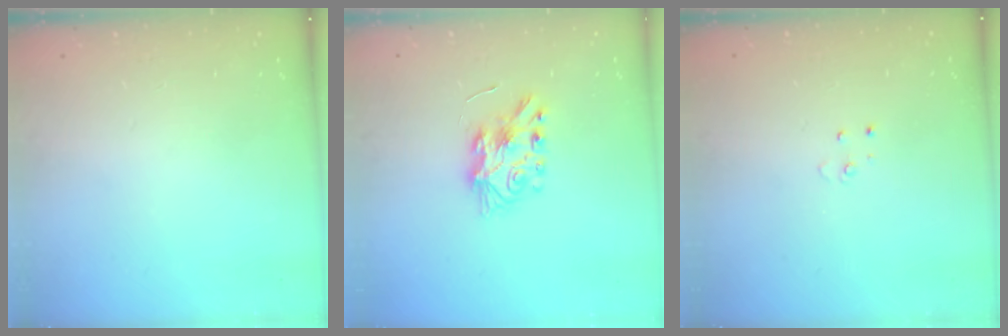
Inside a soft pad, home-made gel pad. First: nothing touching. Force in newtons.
{"total": 7.7, "press": 7.7, "slide": 0.6}
{"total": 3.0, "press": 2.9, "slide": 0.3}